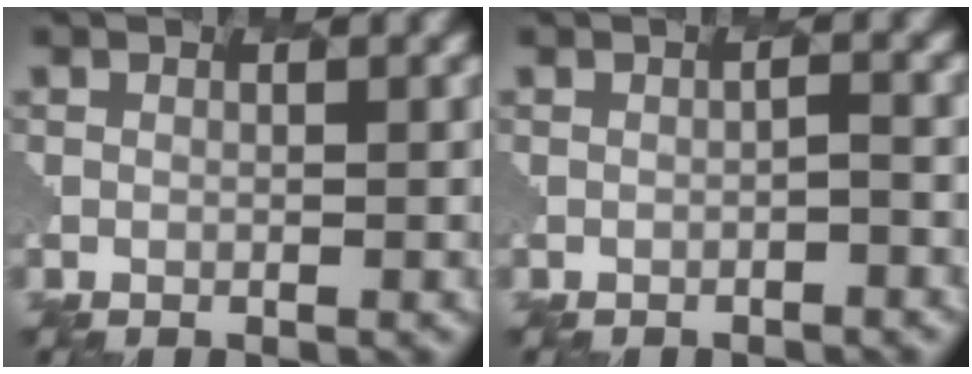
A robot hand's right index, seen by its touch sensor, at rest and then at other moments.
{"total": 0.8, "force": [-0.6, 0.0, 0.6], "torque": [-0.013, 0.008, -0.012]}